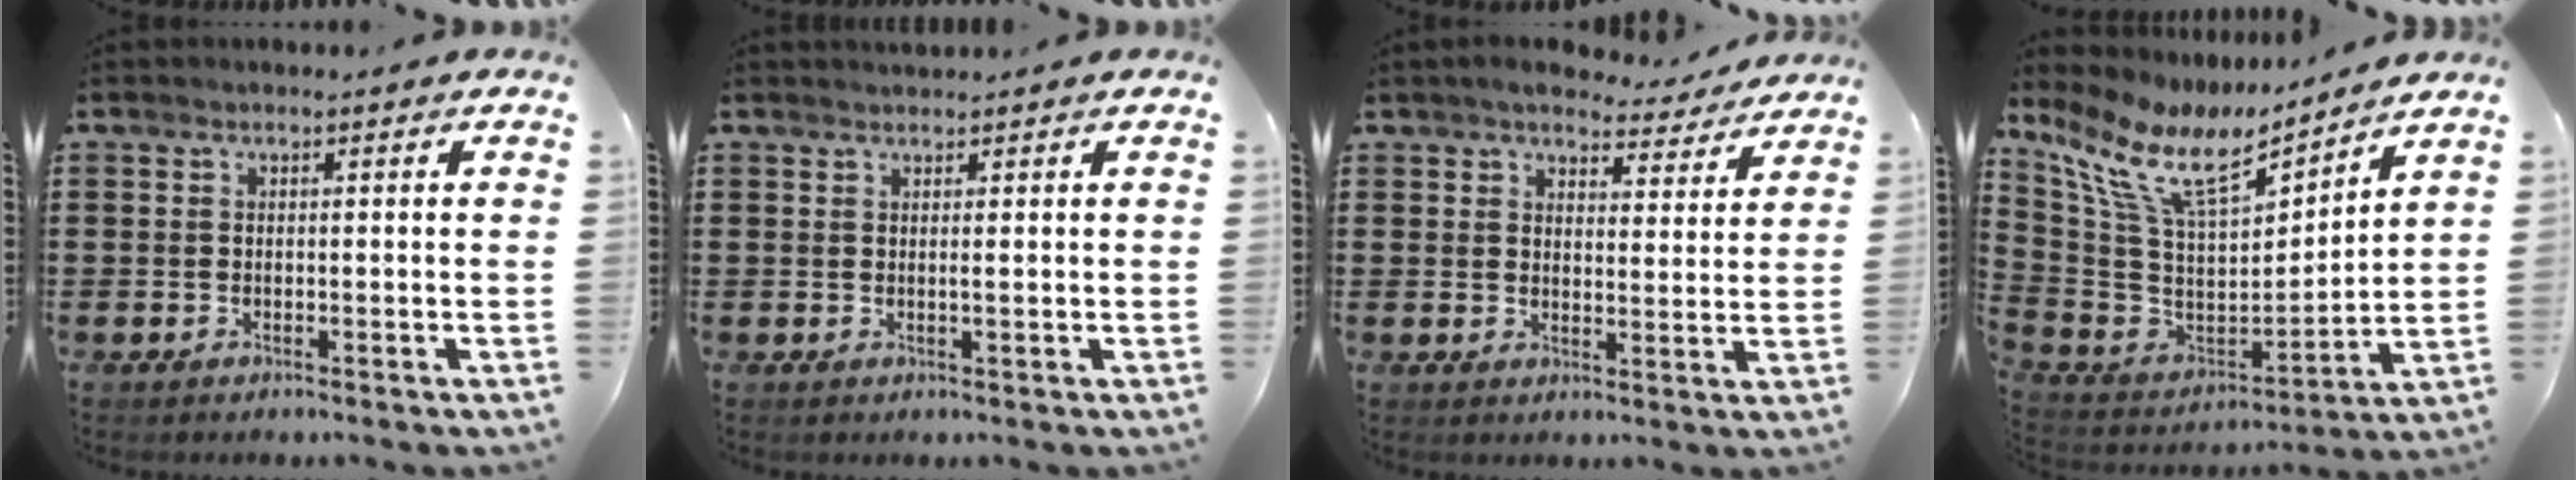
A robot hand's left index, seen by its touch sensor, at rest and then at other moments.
{"total": 1.0, "force": [0.6, -0.1, 0.8], "torque": [-0.016, -0.001, 0.011]}
{"total": 5.1, "force": [4.8, 0.8, 1.2], "torque": [-0.035, -0.022, 0.086]}
{"total": 11.6, "force": [7.7, 3.9, 7.7], "torque": [-0.179, -0.041, 0.135]}